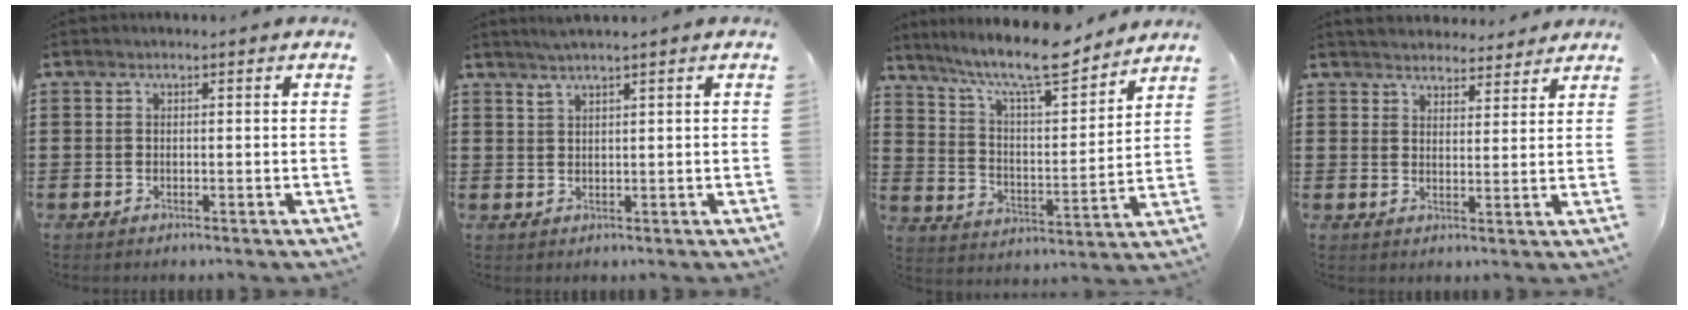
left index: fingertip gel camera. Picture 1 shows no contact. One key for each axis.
{"total": 1.7, "fx": 1.4, "fy": -0.3, "fz": 0.9, "tx": -0.019, "ty": 0.001, "tz": 0.027}
{"total": 10.9, "fx": 9.1, "fy": 1.8, "fz": 5.8, "tx": -0.130, "ty": -0.054, "tz": 0.151}
{"total": 3.4, "fx": 3.4, "fy": 0.7, "fz": -0.1, "tx": -0.010, "ty": -0.009, "tz": 0.062}